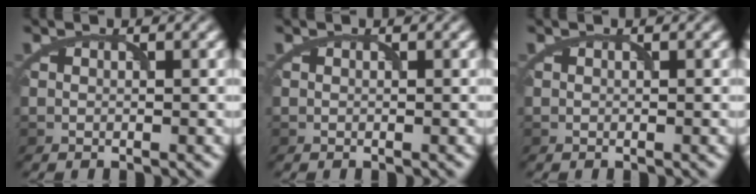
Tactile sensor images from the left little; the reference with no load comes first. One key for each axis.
{"total": 0.0}
{"total": 0.0}